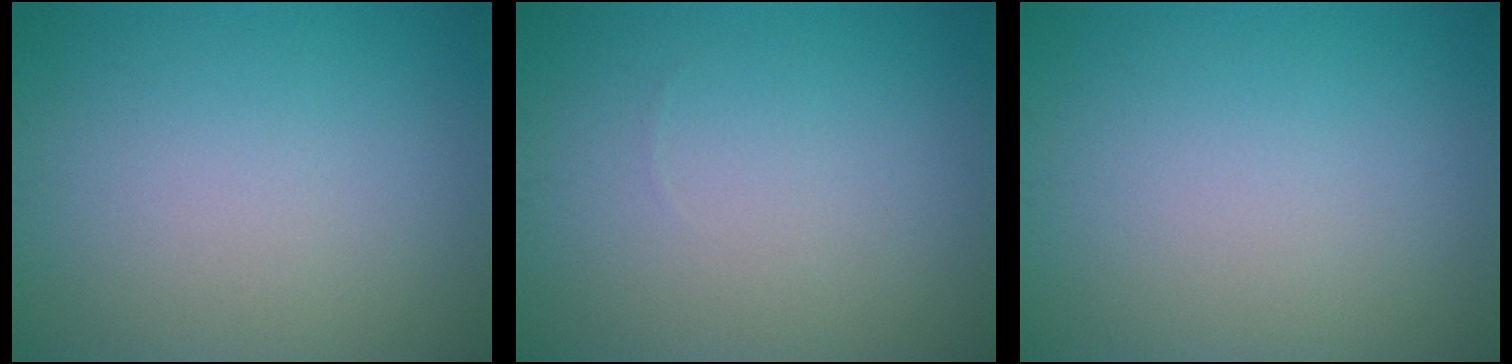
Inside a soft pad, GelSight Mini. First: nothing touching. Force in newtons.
{"total": 0.0}
{"total": 0.0}